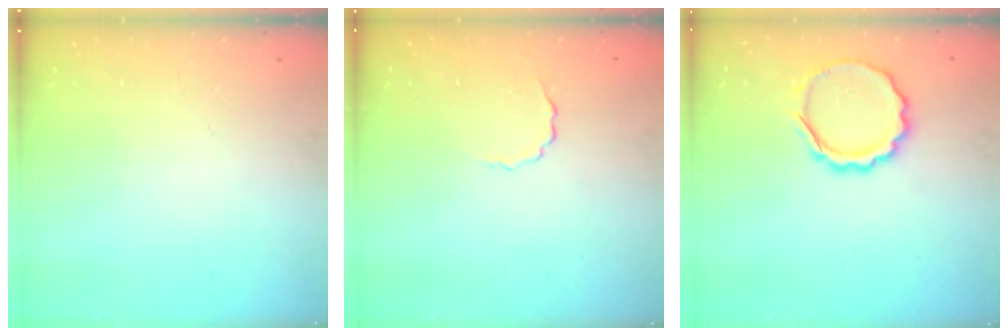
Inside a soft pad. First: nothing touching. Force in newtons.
{"total": 2.6, "press": 2.5, "slide": 0.8}
{"total": 10.2, "press": 10.0, "slide": 1.9}